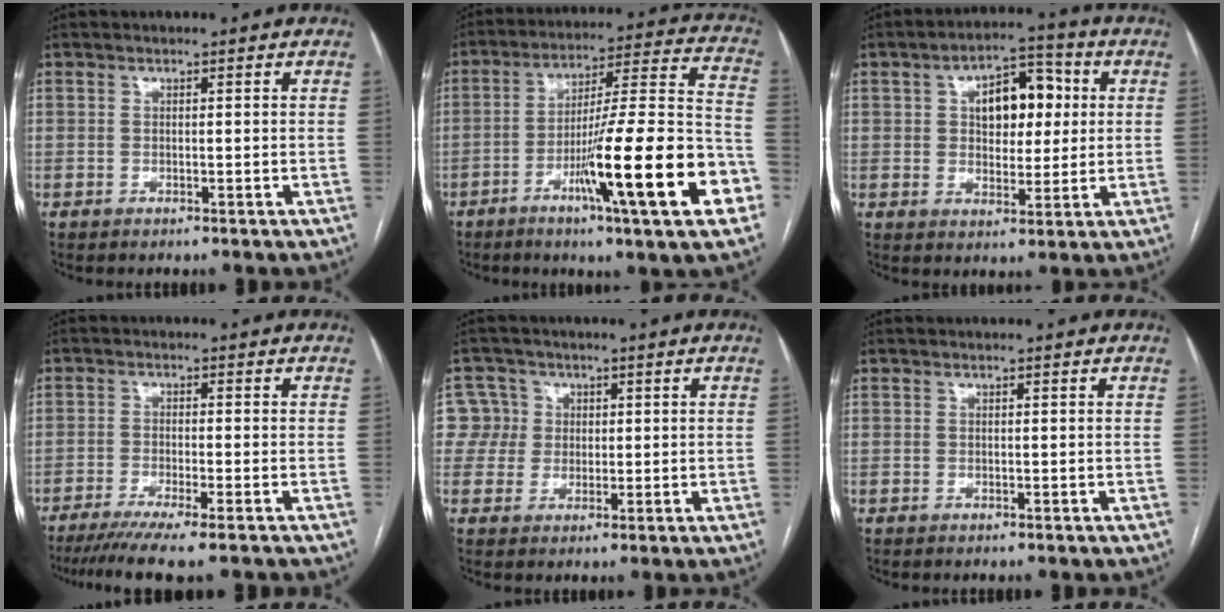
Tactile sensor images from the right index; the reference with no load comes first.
{"total": 22.4, "force": [-8.7, 0.6, 20.6], "torque": [-0.278, -0.009, -0.138]}
{"total": 9.6, "force": [2.2, 5.3, 7.7], "torque": [-0.115, 0.027, 0.035]}
{"total": 9.3, "force": [-7.4, -0.3, 5.6], "torque": [-0.079, -0.022, -0.116]}
{"total": 5.4, "force": [1.1, 5.3, -0.1], "torque": [0.015, 0.019, 0.023]}
{"total": 0.0}